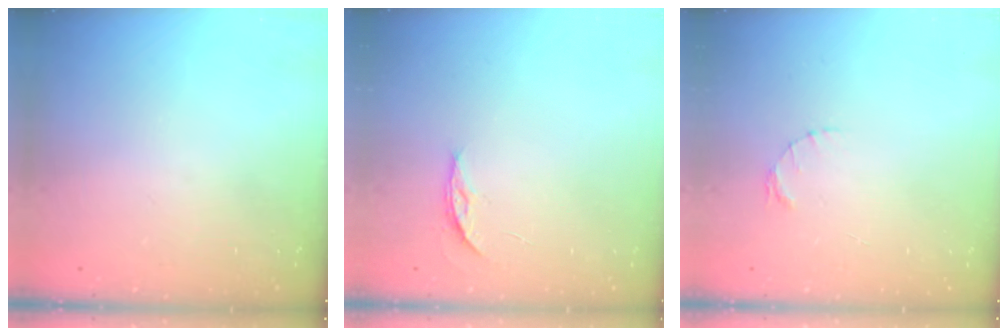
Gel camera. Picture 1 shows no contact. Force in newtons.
{"total": 3.5, "press": 3.5, "slide": 0.4}
{"total": 1.6, "press": 1.5, "slide": 0.3}